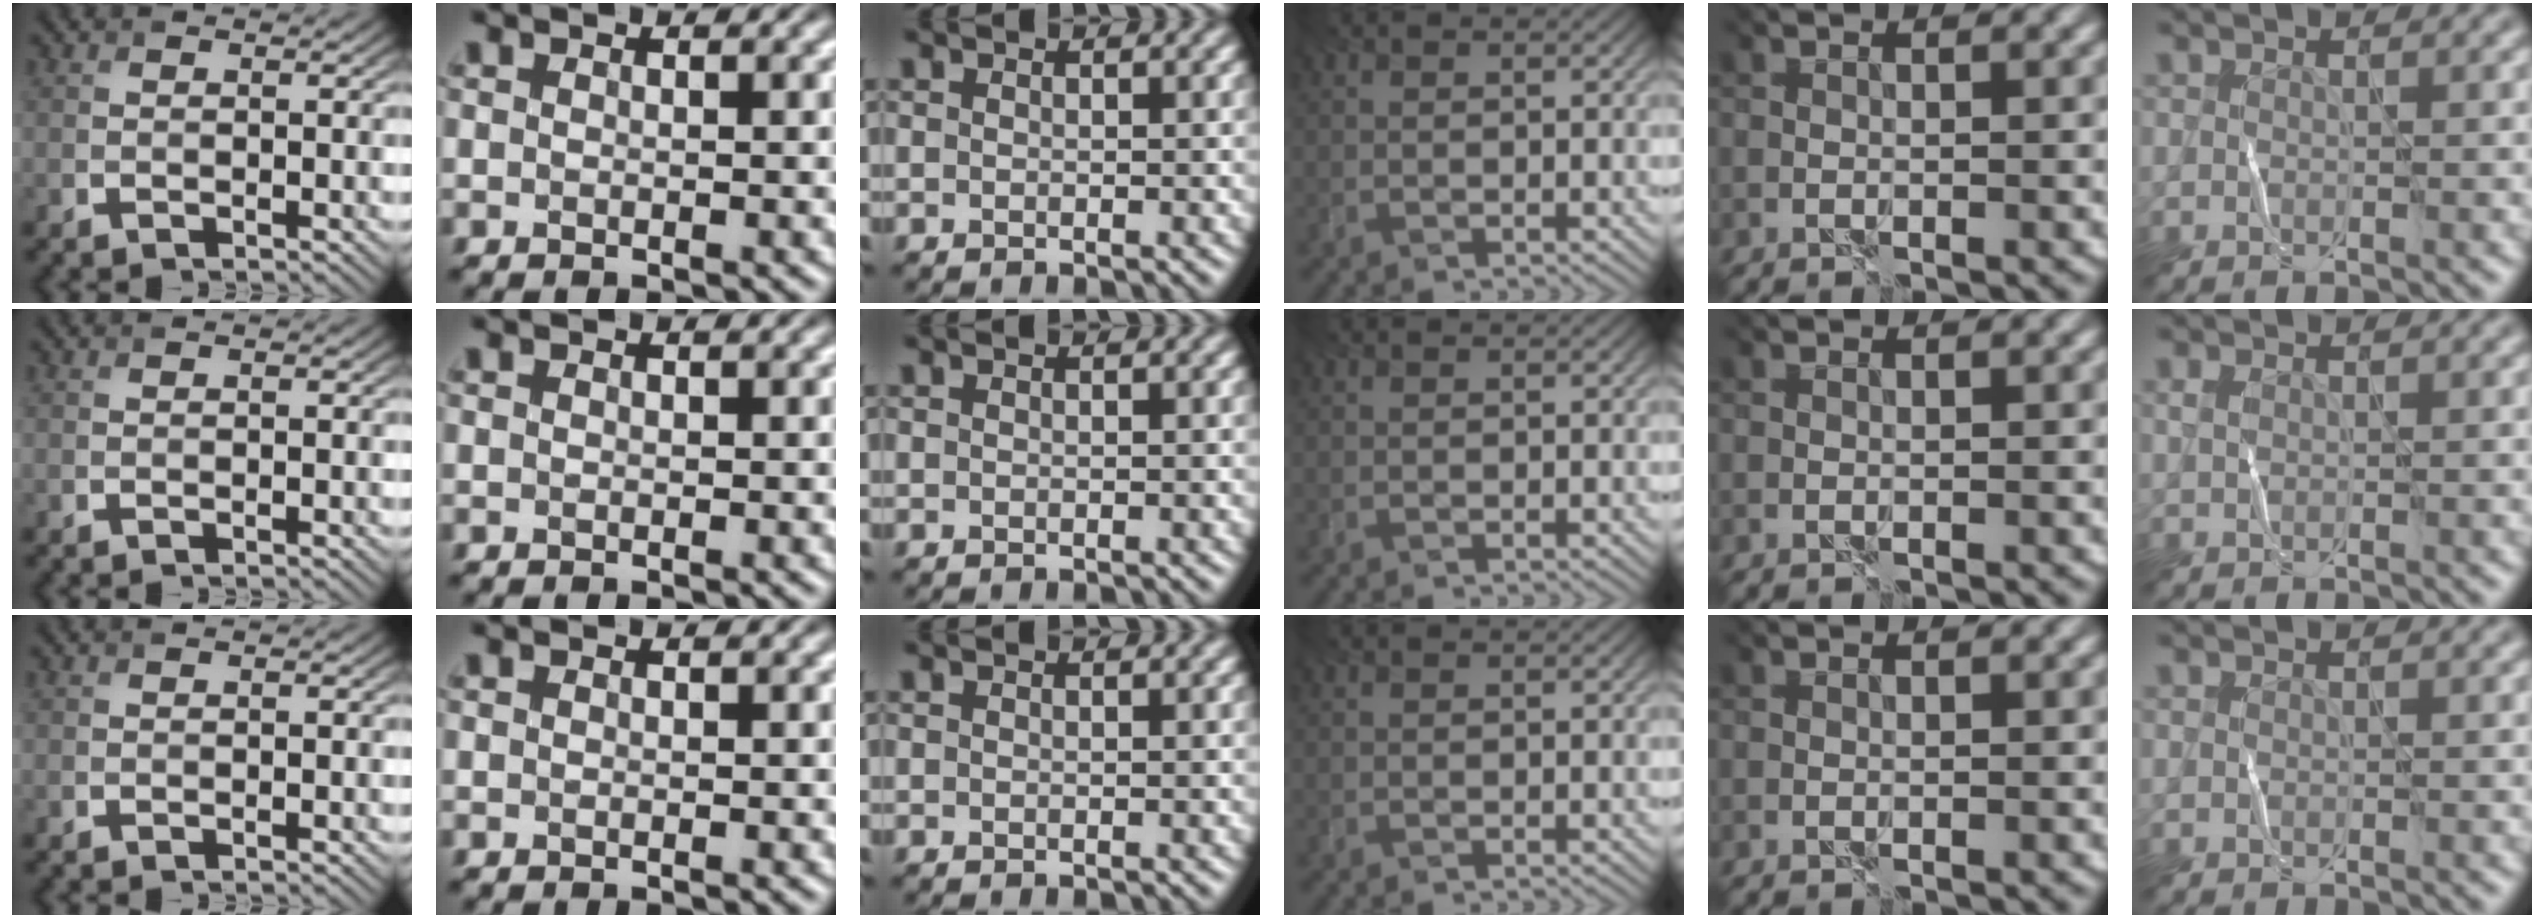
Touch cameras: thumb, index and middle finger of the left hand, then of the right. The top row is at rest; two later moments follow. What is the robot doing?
{"motion": "fold", "object": "bandana"}